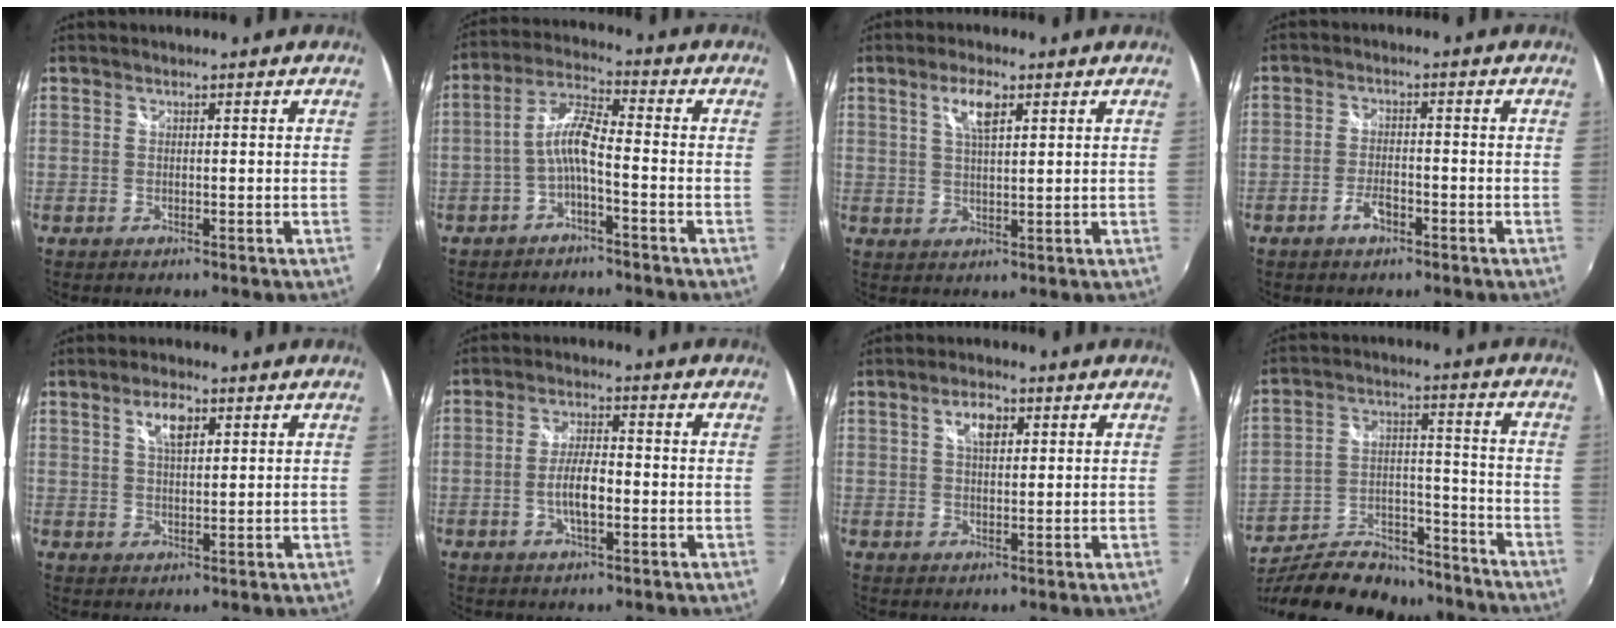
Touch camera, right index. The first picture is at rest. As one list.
[{"total": 6.2, "force": [-2.4, 1.2, 5.6], "torque": [-0.130, 0.016, -0.045]}, {"total": 4.9, "force": [2.3, 1.5, 4.0], "torque": [-0.073, 0.005, 0.042]}, {"total": 3.6, "force": [-2.2, 1.6, 2.3], "torque": [-0.054, 0.001, -0.041]}, {"total": 4.7, "force": [2.1, 1.9, 3.7], "torque": [-0.064, 0.007, 0.037]}, {"total": 5.7, "force": [-1.6, 1.8, 5.1], "torque": [-0.100, 0.001, -0.027]}, {"total": 4.1, "force": [1.6, 2.1, 3.2], "torque": [-0.052, 0.009, 0.027]}, {"total": 23.6, "force": [-19.6, 9.3, 9.3], "torque": [-0.188, 0.020, -0.284]}]